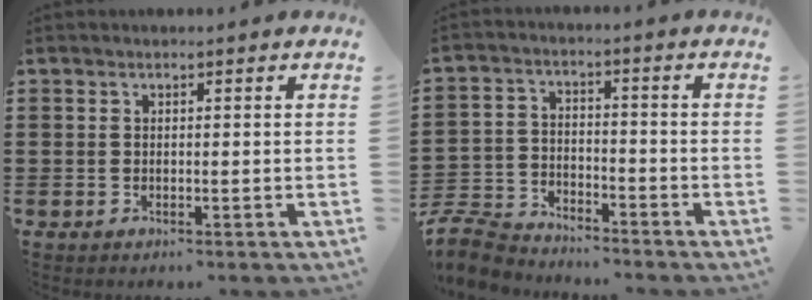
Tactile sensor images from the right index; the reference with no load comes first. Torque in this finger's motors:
{"motor_torque": [-1.37, 0.77, -1.05, -0.21]}